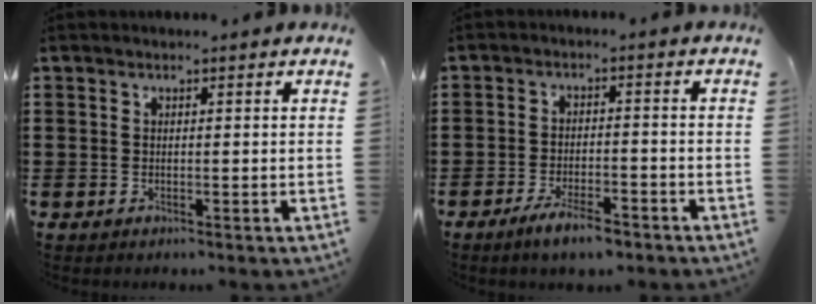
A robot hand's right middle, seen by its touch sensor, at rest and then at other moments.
{"total": 4.6, "force": [-3.5, 0.9, 2.9], "torque": [-0.061, -0.002, -0.066]}